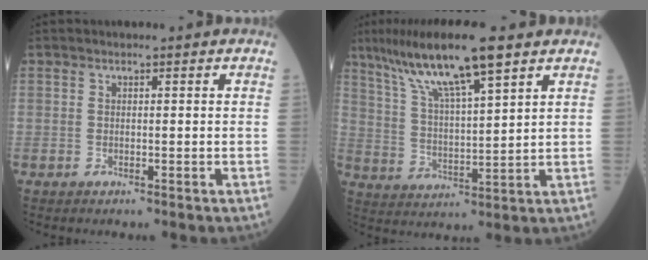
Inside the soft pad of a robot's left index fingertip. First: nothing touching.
{"total": 13.0, "force": [8.9, 1.0, 9.5], "torque": [-0.182, 0.018, 0.163]}